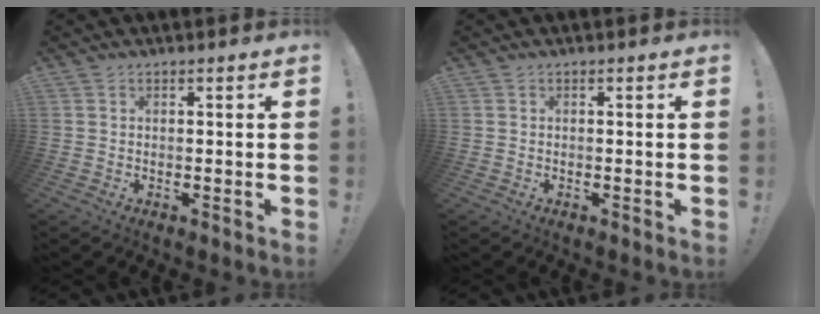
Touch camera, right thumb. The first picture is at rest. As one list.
[{"total": 0.0}]